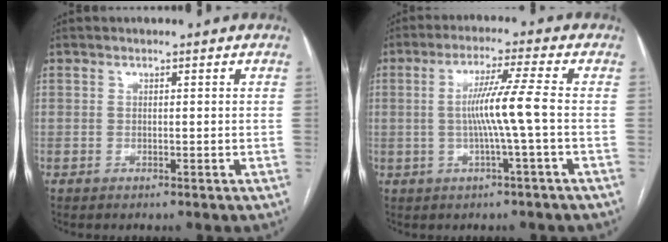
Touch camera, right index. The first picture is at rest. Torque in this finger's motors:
{"motor_torque": [1.11, -0.13, 0.69, 0.19]}